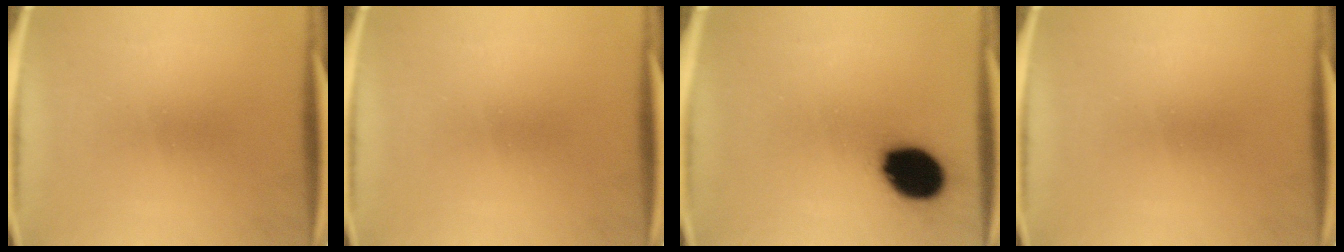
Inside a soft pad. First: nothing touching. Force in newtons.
{"total": 0.0}
{"total": 13.7}
{"total": 0.0}